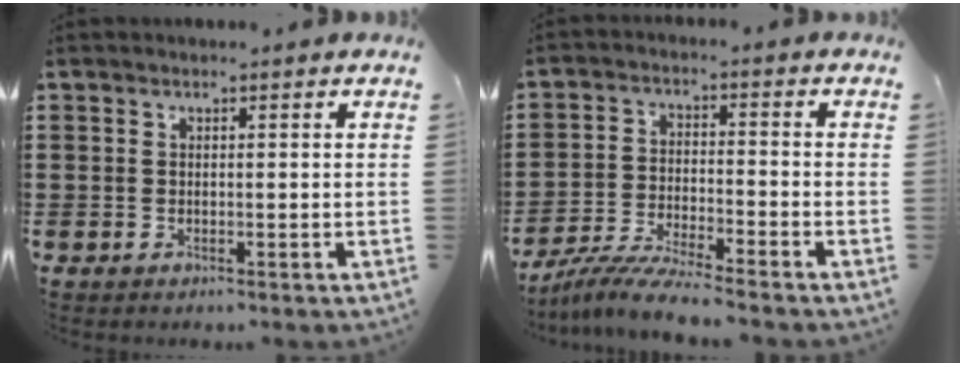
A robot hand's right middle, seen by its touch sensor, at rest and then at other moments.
{"total": 6.5, "force": [-6.2, -0.2, 2.1], "torque": [-0.042, -0.009, -0.121]}